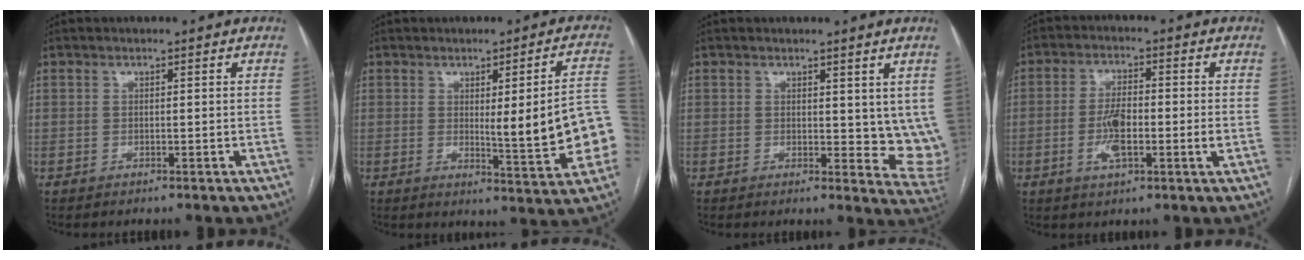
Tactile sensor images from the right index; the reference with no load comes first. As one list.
[{"total": 13.0, "force": [-1.0, 2.0, 12.8], "torque": [-0.137, 0.005, -0.010]}, {"total": 6.5, "force": [2.8, 3.4, 4.8], "torque": [-0.041, -0.024, 0.037]}, {"total": 6.7, "force": [-1.2, 1.8, 6.3], "torque": [-0.127, 0.004, -0.023]}]